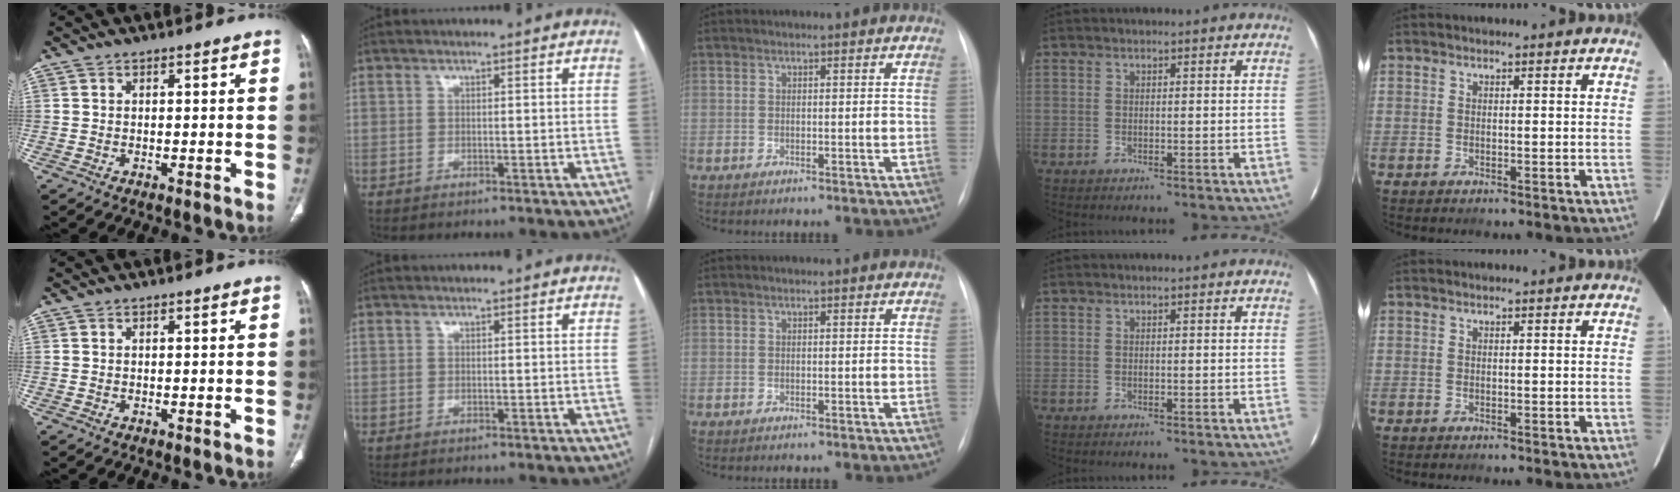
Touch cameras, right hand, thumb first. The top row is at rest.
{}